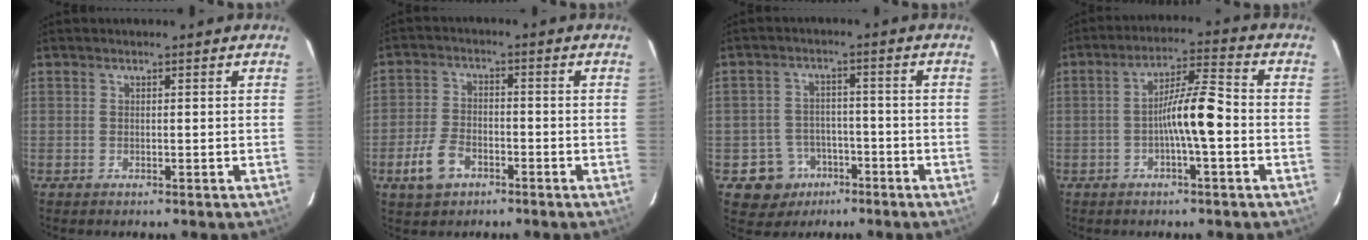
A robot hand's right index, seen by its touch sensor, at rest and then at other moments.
{"total": 6.0, "force": [-3.1, 3.6, 3.7], "torque": [-0.090, 0.001, -0.054]}
{"total": 6.4, "force": [-2.9, 5.7, 0.7], "torque": [-0.011, 0.011, -0.036]}
{"total": 7.9, "force": [-1.6, 0.6, 7.7], "torque": [-0.137, 0.019, -0.031]}